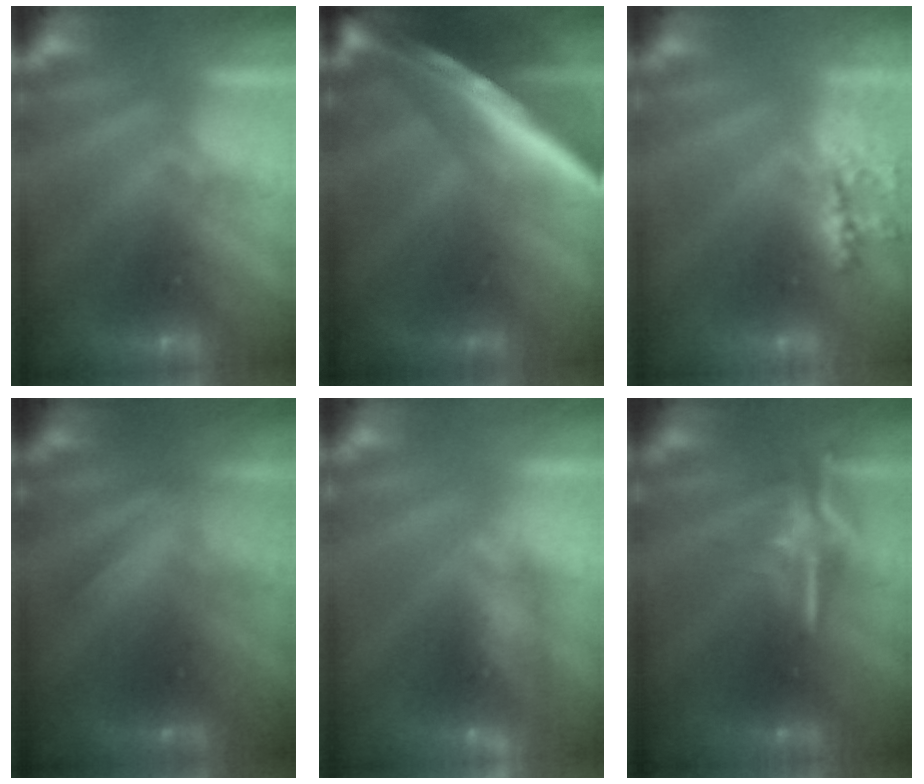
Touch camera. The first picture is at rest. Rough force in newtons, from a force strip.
{"total": 7.1}
{"total": 2.3}
{"total": 1.9}
{"total": 10.8}
{"total": 5.5}